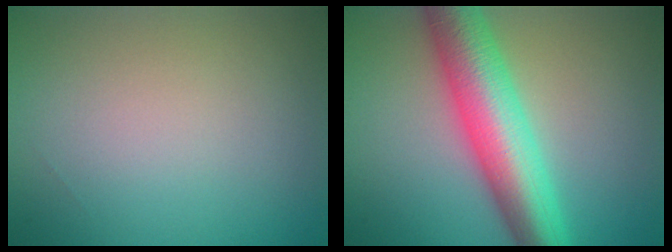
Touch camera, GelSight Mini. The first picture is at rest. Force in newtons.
{"total": 9.5, "press": 9.5, "slide": 0.2}